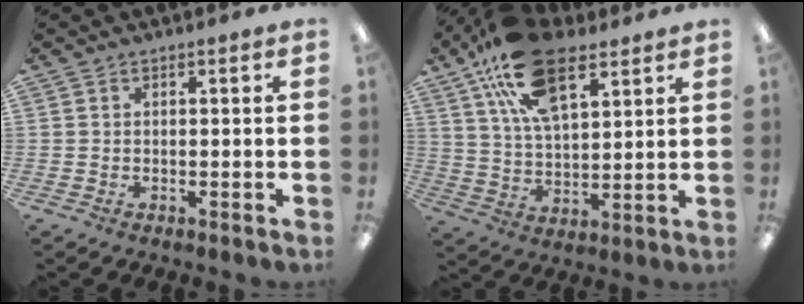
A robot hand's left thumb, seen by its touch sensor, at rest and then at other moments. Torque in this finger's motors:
{"motor_torque": [0.47, 0.64, 1.78, -1.01, 0.54]}